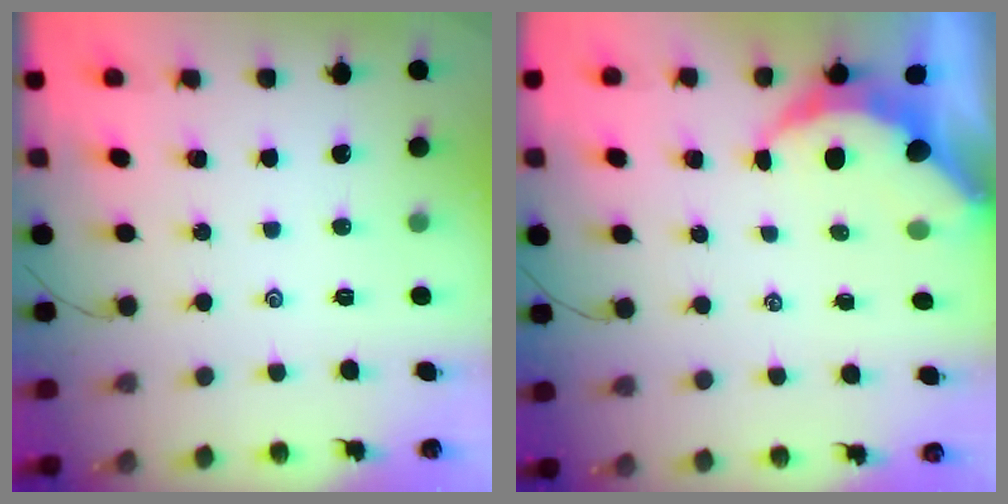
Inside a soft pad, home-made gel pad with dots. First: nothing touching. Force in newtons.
{"total": 6.1, "press": 6.0, "slide": 0.9}